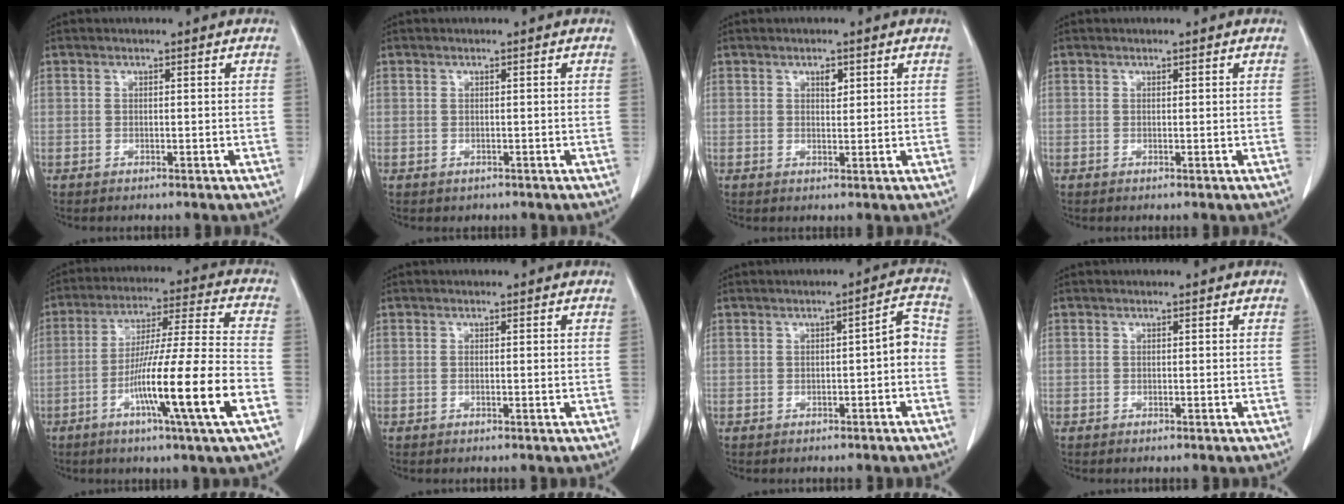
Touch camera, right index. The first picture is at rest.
{"total": 0.7, "force": [-0.3, 0.6, 0.0], "torque": [-0.002, 0.003, -0.002]}
{"total": 1.6, "force": [0.8, 0.8, 1.2], "torque": [-0.016, -0.002, 0.013]}
{"total": 0.0}
{"total": 16.4, "force": [-6.3, -1.3, 15.1], "torque": [-0.268, -0.013, -0.110]}
{"total": 0.6, "force": [-0.1, 0.0, 0.6], "torque": [-0.012, -0.002, 0.000]}
{"total": 3.8, "force": [-0.8, 0.9, 3.6], "torque": [-0.045, 0.019, -0.011]}
{"total": 0.0}